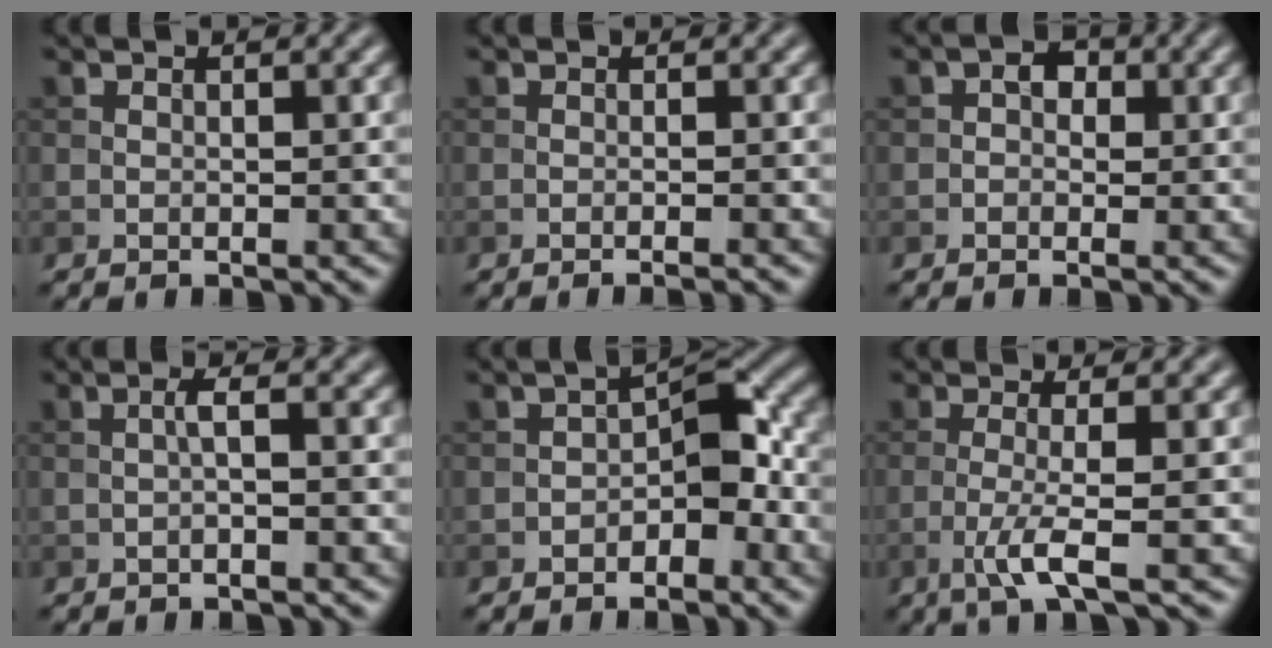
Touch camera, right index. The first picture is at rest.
{"total": 1.7, "force": [-0.6, 0.5, 1.5], "torque": [-0.010, -0.004, -0.017]}
{"total": 1.6, "force": [0.1, 1.3, 0.9], "torque": [-0.006, 0.001, -0.005]}
{"total": 1.3, "force": [-0.3, 0.1, 1.2], "torque": [-0.025, 0.005, -0.005]}
{"total": 4.0, "force": [-1.5, 2.3, 2.9], "torque": [-0.026, 0.014, -0.029]}
{"total": 3.6, "force": [-1.2, 0.5, 3.3], "torque": [-0.064, 0.000, -0.033]}